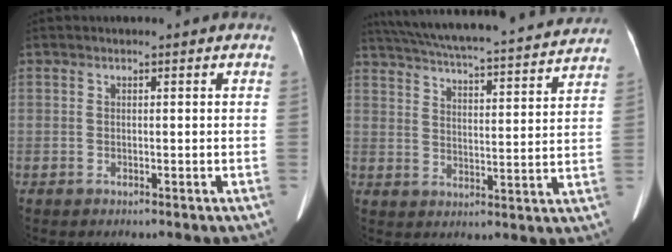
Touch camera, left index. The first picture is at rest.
{"total": 25.2, "force": [22.9, 2.6, 10.3], "torque": [-0.178, 0.001, 0.307]}